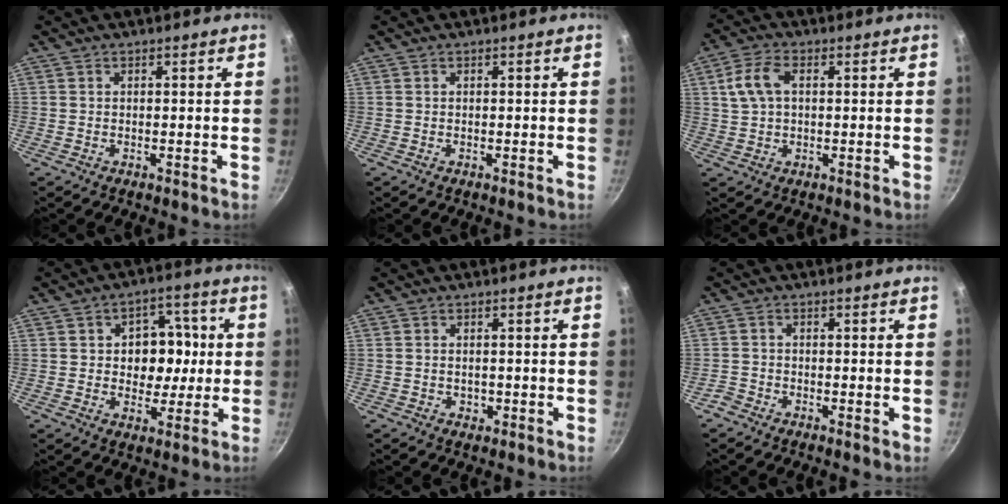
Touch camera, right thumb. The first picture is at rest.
{"total": 0.0}
{"total": 6.9, "force": [1.5, 4.2, 5.2], "torque": [-0.102, 0.013, 0.024]}
{"total": 10.2, "force": [0.7, 8.0, 6.3], "torque": [-0.037, 0.008, 0.007]}
{"total": 1.5, "force": [-0.3, 1.2, 0.8], "torque": [-0.009, 0.001, -0.004]}
{"total": 1.6, "force": [-1.1, 0.8, 0.7], "torque": [-0.021, 0.005, -0.031]}